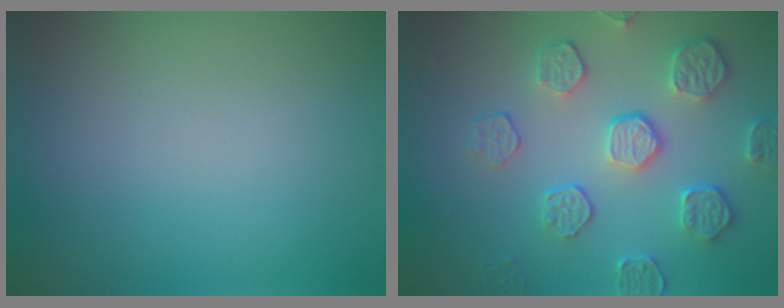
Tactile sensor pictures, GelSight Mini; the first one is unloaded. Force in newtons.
{"total": 4.6, "press": 3.9, "slide": 2.5}